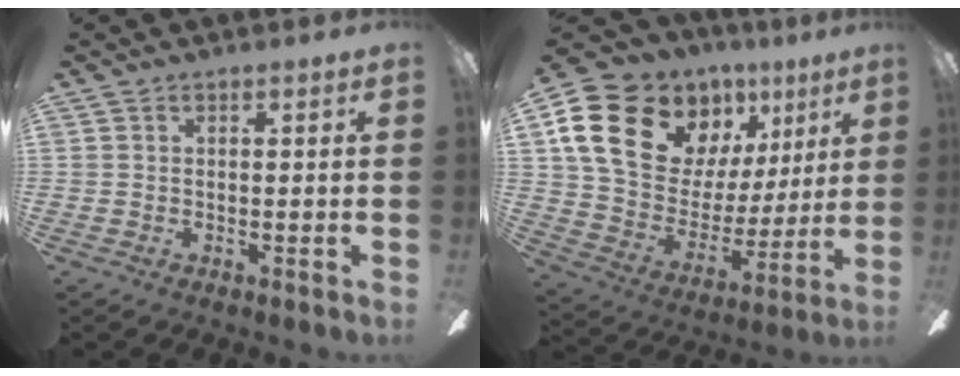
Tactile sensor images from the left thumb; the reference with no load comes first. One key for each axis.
{"total": 21.1, "fx": 10.6, "fy": 15.0, "fz": 10.5, "tx": -0.183, "ty": -0.043, "tz": 0.215}